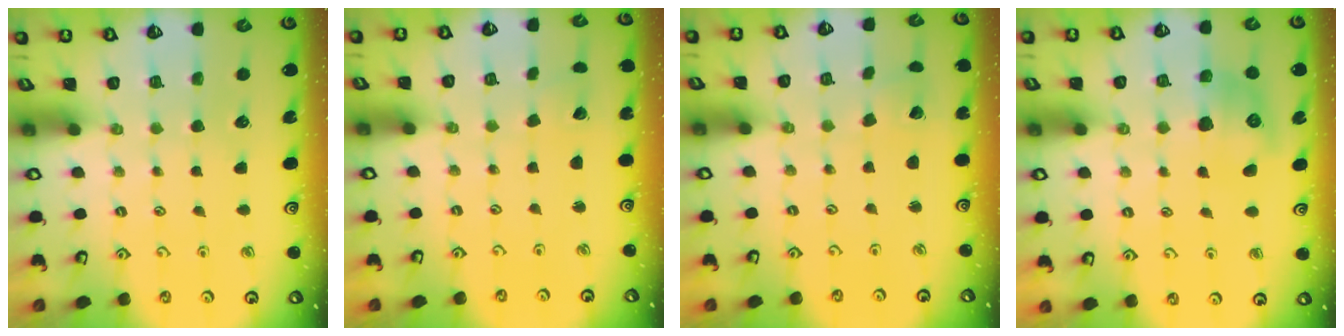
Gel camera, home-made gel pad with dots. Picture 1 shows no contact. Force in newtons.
{"total": 1.6, "press": 1.6, "slide": 0.0}
{"total": 2.7, "press": 2.7, "slide": 0.0}
{"total": 9.8, "press": 9.8, "slide": 0.4}